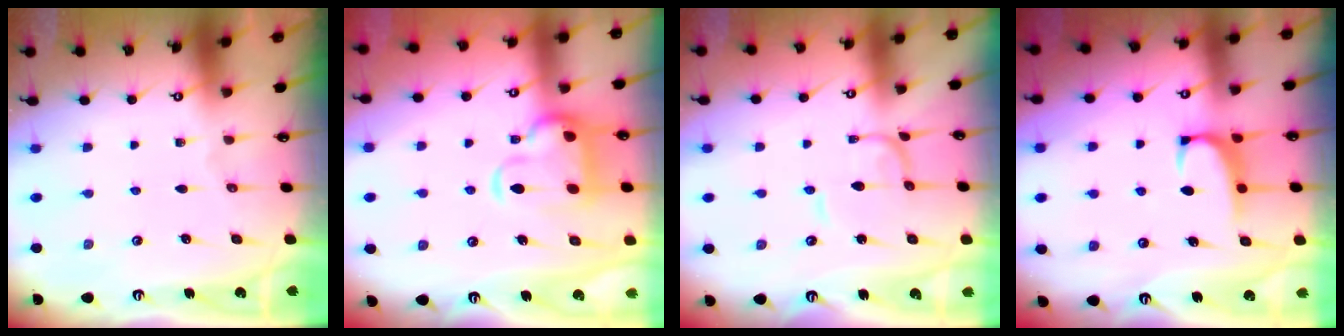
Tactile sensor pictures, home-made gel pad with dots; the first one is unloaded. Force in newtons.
{"total": 5.9, "press": 5.8, "slide": 1.4}
{"total": 1.5, "press": 1.5, "slide": 0.0}
{"total": 1.3, "press": 1.1, "slide": 0.8}